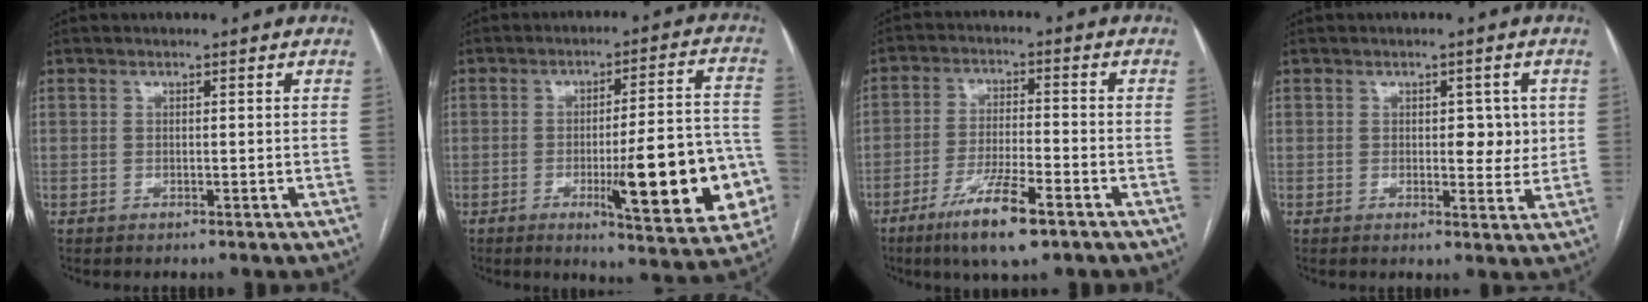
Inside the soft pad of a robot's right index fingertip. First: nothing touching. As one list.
[{"total": 17.4, "force": [-5.2, 2.8, 16.4], "torque": [-0.184, 0.010, -0.060]}, {"total": 9.8, "force": [-6.1, 1.2, 7.6], "torque": [-0.144, -0.020, -0.105]}, {"total": 4.3, "force": [0.7, 2.2, 3.6], "torque": [-0.038, 0.000, 0.010]}]